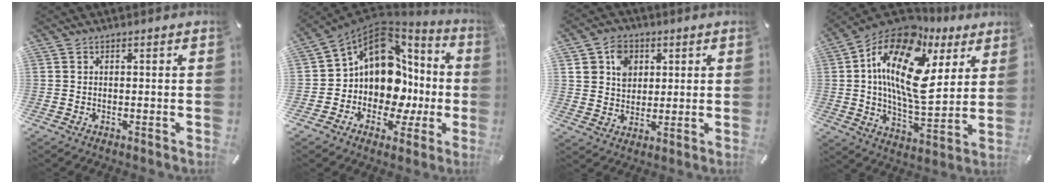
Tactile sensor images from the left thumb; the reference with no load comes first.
{"total": 15.6, "force": [2.1, 12.8, 8.6], "torque": [-0.152, -0.037, 0.043]}
{"total": 7.7, "force": [2.6, 6.6, 2.9], "torque": [-0.044, 0.004, 0.045]}
{"total": 20.6, "force": [6.1, 11.0, 16.3], "torque": [-0.306, -0.030, 0.098]}